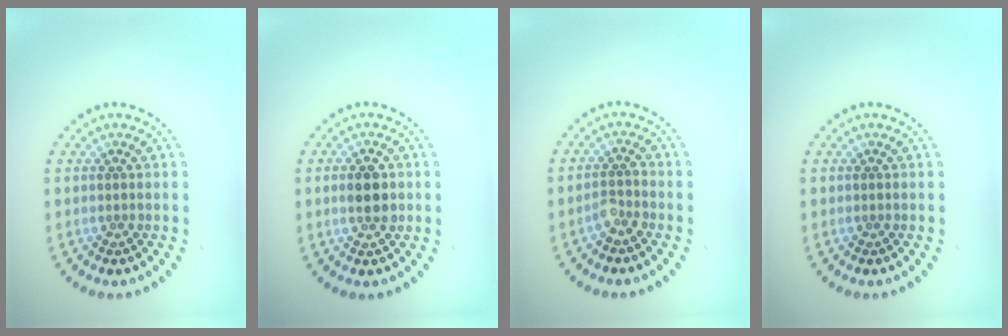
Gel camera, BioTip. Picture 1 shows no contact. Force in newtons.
{"total": 2.9, "press": 2.9, "slide": 0.1}
{"total": 1.6, "press": 1.4, "slide": 0.9}
{"total": 0.0}